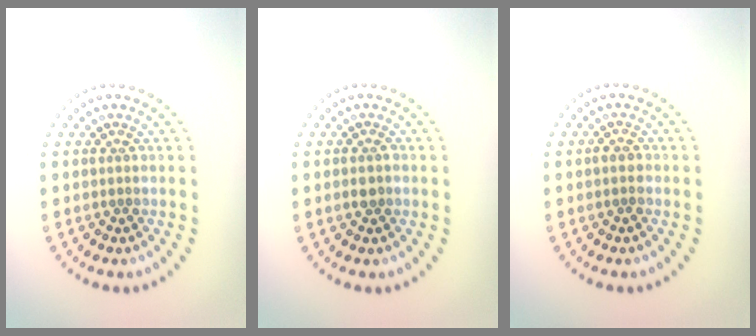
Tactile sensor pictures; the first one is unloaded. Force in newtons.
{"total": 1.1, "press": 1.0, "slide": 0.3}
{"total": 1.1, "press": 1.0, "slide": 0.4}